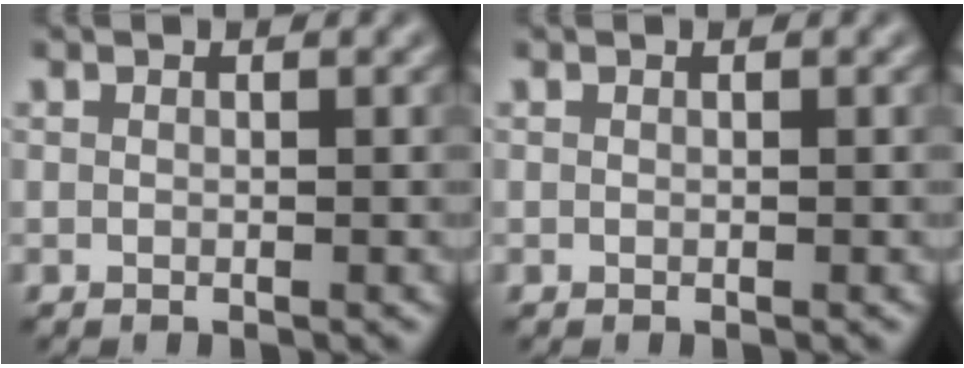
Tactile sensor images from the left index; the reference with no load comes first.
{"total": 0.0}